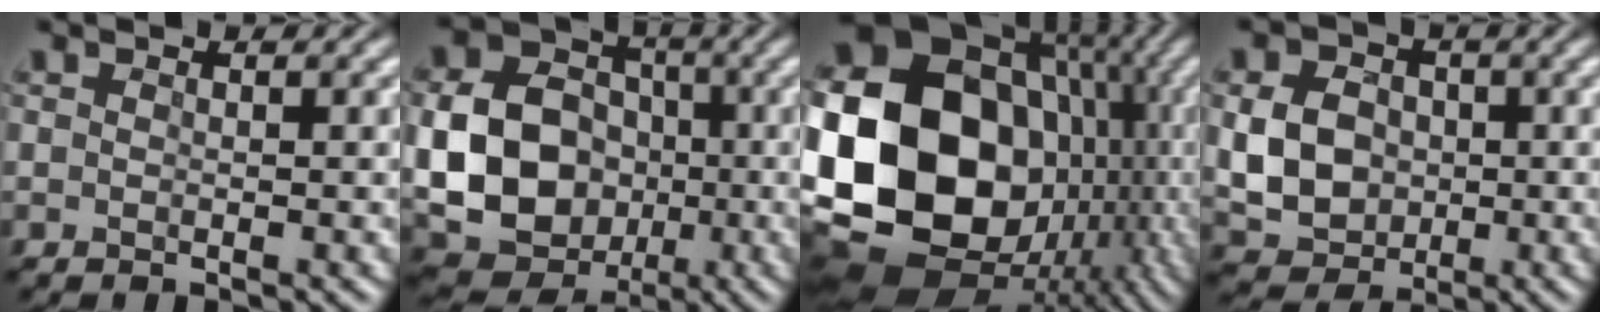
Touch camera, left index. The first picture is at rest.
{"total": 13.9, "force": [-1.8, 12.0, 6.8], "torque": [-0.140, -0.027, -0.039]}
{"total": 23.8, "force": [-1.4, 19.5, 13.7], "torque": [-0.290, -0.009, -0.046]}
{"total": 5.4, "force": [-0.2, 4.5, 3.0], "torque": [-0.065, 0.006, -0.003]}